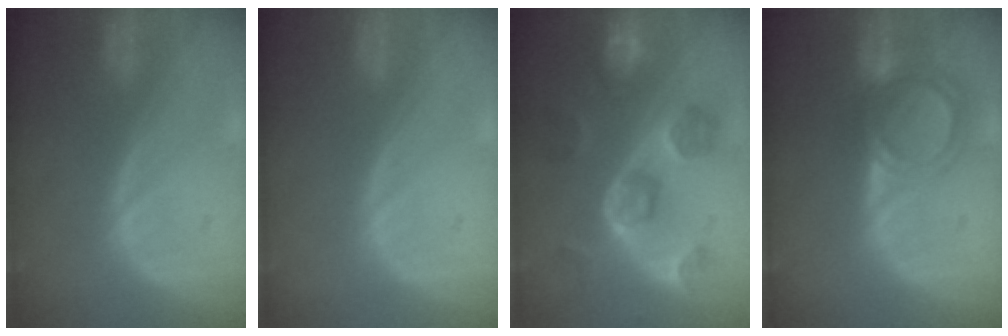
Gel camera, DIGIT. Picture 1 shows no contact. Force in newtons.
{"total": 0.0}
{"total": 8.3, "press": 8.2, "slide": 1.2}
{"total": 6.1, "press": 5.2, "slide": 3.2}